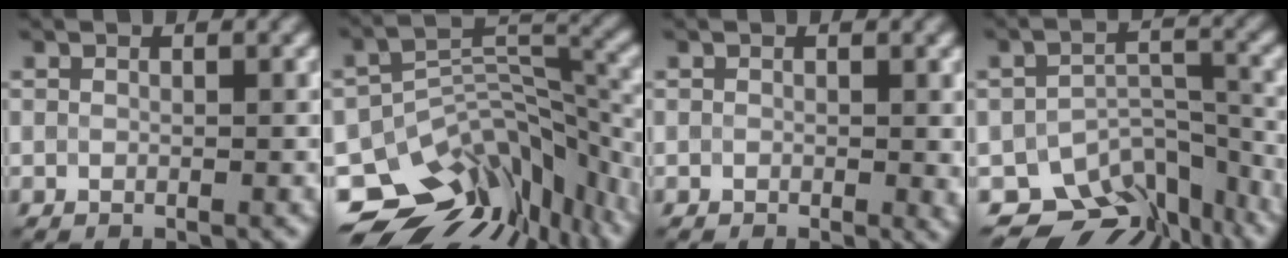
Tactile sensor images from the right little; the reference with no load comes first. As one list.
[{"total": 13.0, "force": [-8.9, 6.4, 7.0], "torque": [-0.136, -0.003, -0.108]}, {"total": 0.8, "force": [-0.1, -0.3, 0.7], "torque": [-0.010, 0.002, 0.007]}, {"total": 8.3, "force": [-7.0, 3.6, 2.8], "torque": [-0.037, -0.016, -0.092]}]